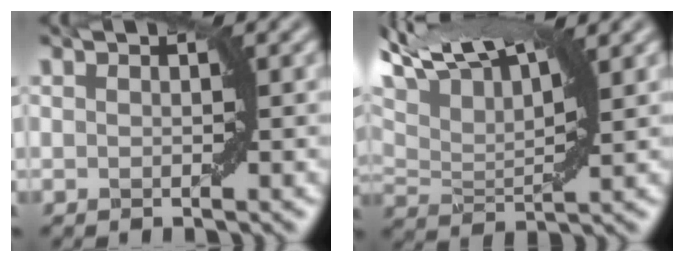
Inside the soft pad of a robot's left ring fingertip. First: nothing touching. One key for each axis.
{"total": 10.1, "fx": 6.1, "fy": 3.9, "fz": 7.0, "tx": -0.127, "ty": 0.043, "tz": 0.103}